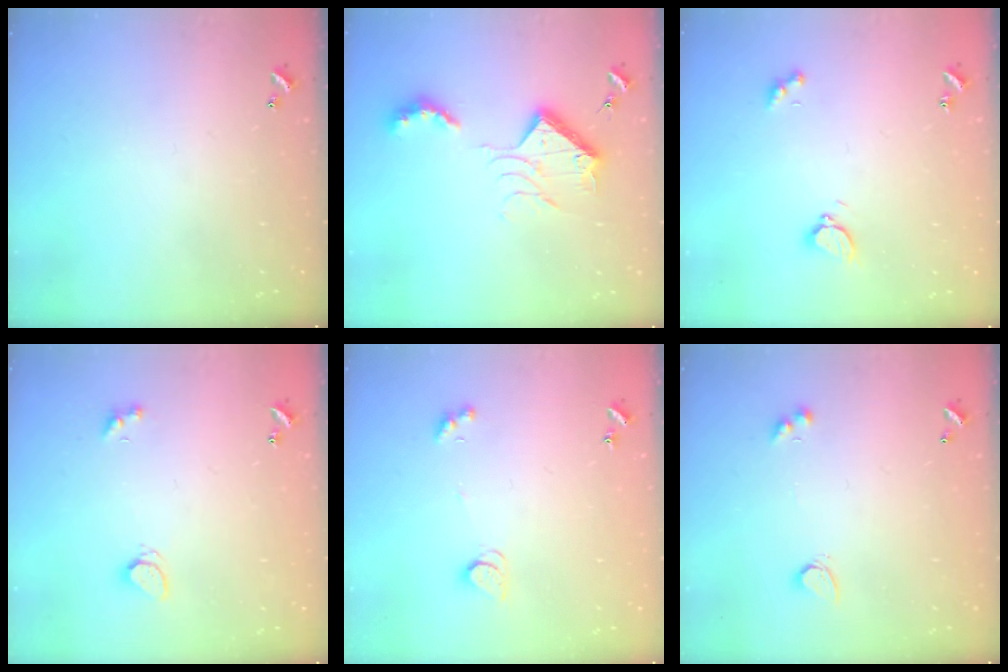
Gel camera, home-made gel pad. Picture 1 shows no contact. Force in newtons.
{"total": 13.3, "press": 13.3, "slide": 0.4}
{"total": 3.0, "press": 3.0, "slide": 0.5}
{"total": 2.1, "press": 2.0, "slide": 0.6}
{"total": 2.1, "press": 2.1, "slide": 0.4}
{"total": 3.3, "press": 2.8, "slide": 1.7}